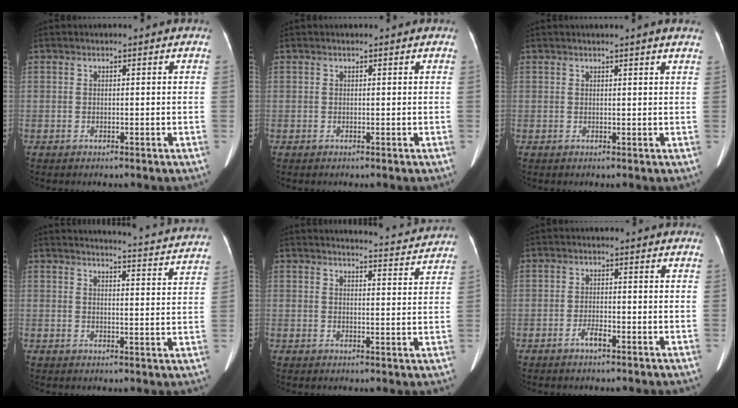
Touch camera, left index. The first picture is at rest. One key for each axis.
{"total": 0.0}
{"total": 3.0, "fx": 2.5, "fy": -0.6, "fz": 1.5, "tx": -0.021, "ty": 0.006, "tz": 0.024}
{"total": 15.7, "fx": 15.4, "fy": 0.0, "fz": 2.9, "tx": -0.031, "ty": -0.067, "tz": 0.158}
{"total": 7.6, "fx": 7.6, "fy": -0.2, "fz": 0.4, "tx": -0.013, "ty": -0.013, "tz": 0.078}
{"total": 2.2, "fx": -1.6, "fy": 0.5, "fz": 1.5, "tx": -0.031, "ty": -0.004, "tz": -0.029}